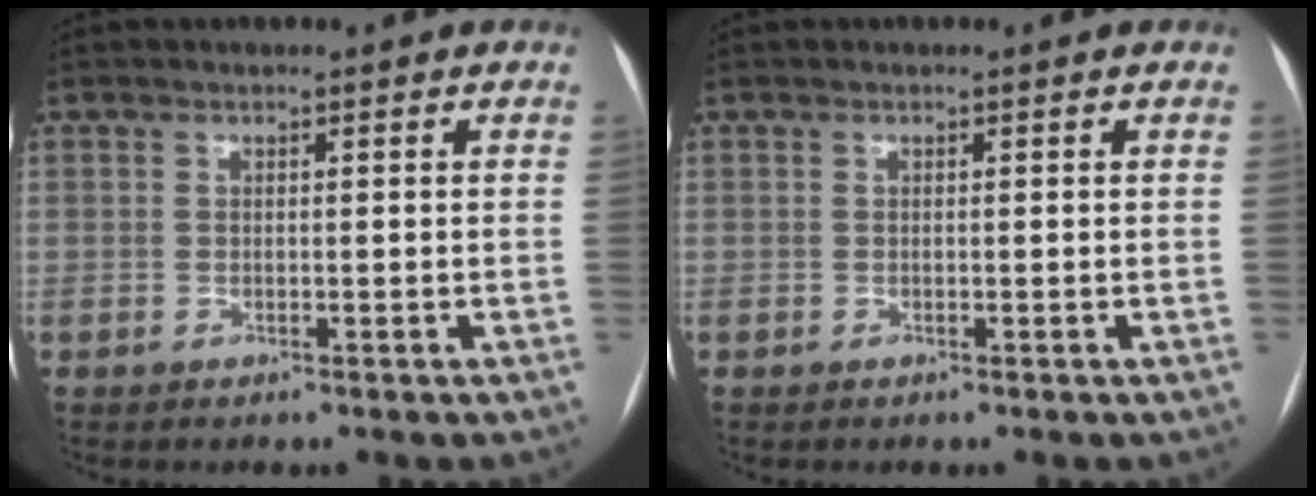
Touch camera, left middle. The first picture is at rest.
{"total": 0.0}